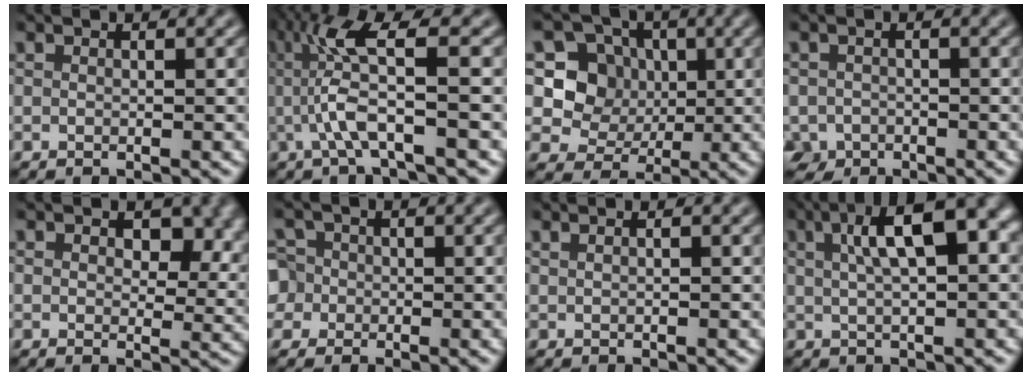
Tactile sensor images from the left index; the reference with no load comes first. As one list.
[{"total": 5.9, "force": [0.2, 0.9, 5.8], "torque": [-0.121, 0.011, 0.005]}, {"total": 4.6, "force": [0.4, 4.3, 1.6], "torque": [-0.023, -0.004, 0.000]}, {"total": 2.4, "force": [-1.6, 1.7, 0.4], "torque": [-0.009, -0.008, -0.032]}, {"total": 6.3, "force": [2.6, 3.7, 4.3], "torque": [-0.066, -0.010, 0.041]}, {"total": 4.4, "force": [-0.1, 4.2, 1.5], "torque": [-0.031, 0.032, -0.030]}, {"total": 0.8, "force": [0.4, 0.5, 0.5], "torque": [-0.006, -0.003, 0.006]}, {"total": 8.5, "force": [2.6, 2.7, 7.6], "torque": [-0.115, 0.020, 0.040]}]